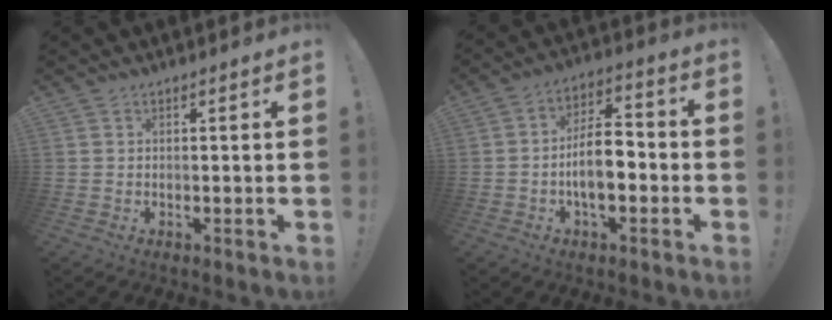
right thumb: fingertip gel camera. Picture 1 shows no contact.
{"total": 11.4, "force": [-3.0, 5.7, 9.4], "torque": [-0.157, 0.015, -0.054]}